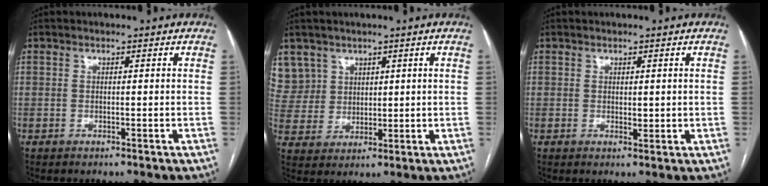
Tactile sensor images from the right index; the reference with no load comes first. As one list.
[{"total": 8.1, "force": [5.1, 6.4, 0.0], "torque": [-0.004, 0.013, 0.115]}, {"total": 1.4, "force": [0.4, 0.8, 1.0], "torque": [-0.012, -0.006, 0.008]}]